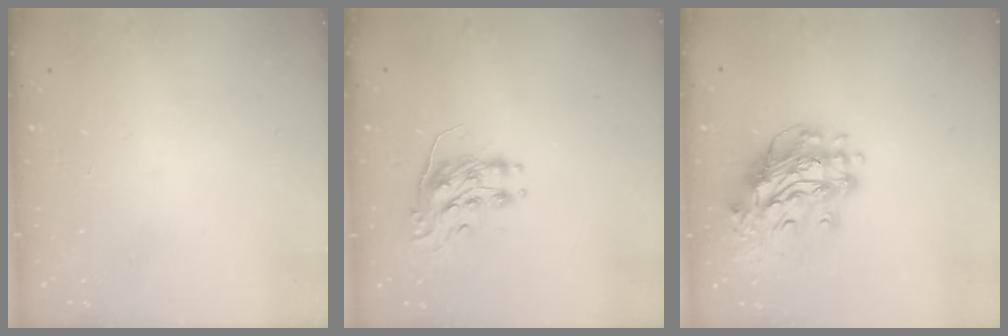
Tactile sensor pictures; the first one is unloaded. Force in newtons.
{"total": 8.2, "press": 8.2, "slide": 0.1}
{"total": 15.8, "press": 15.7, "slide": 1.7}